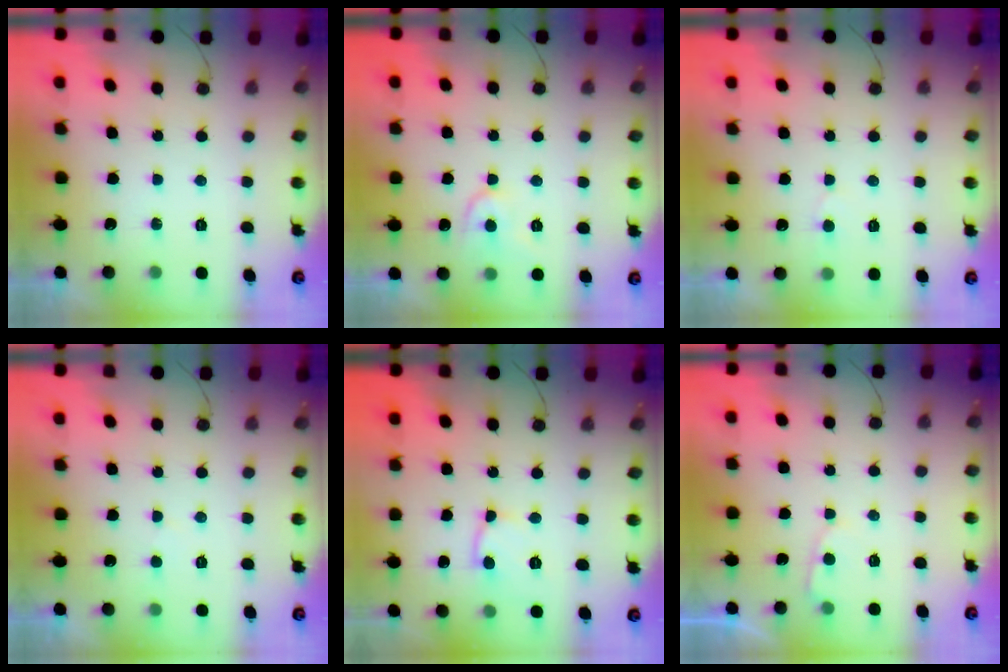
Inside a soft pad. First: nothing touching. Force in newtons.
{"total": 7.5, "press": 7.4, "slide": 1.0}
{"total": 3.8, "press": 3.8, "slide": 0.3}
{"total": 1.6, "press": 1.6, "slide": 0.2}
{"total": 8.5, "press": 8.4, "slide": 1.1}
{"total": 2.9, "press": 2.8, "slide": 0.3}